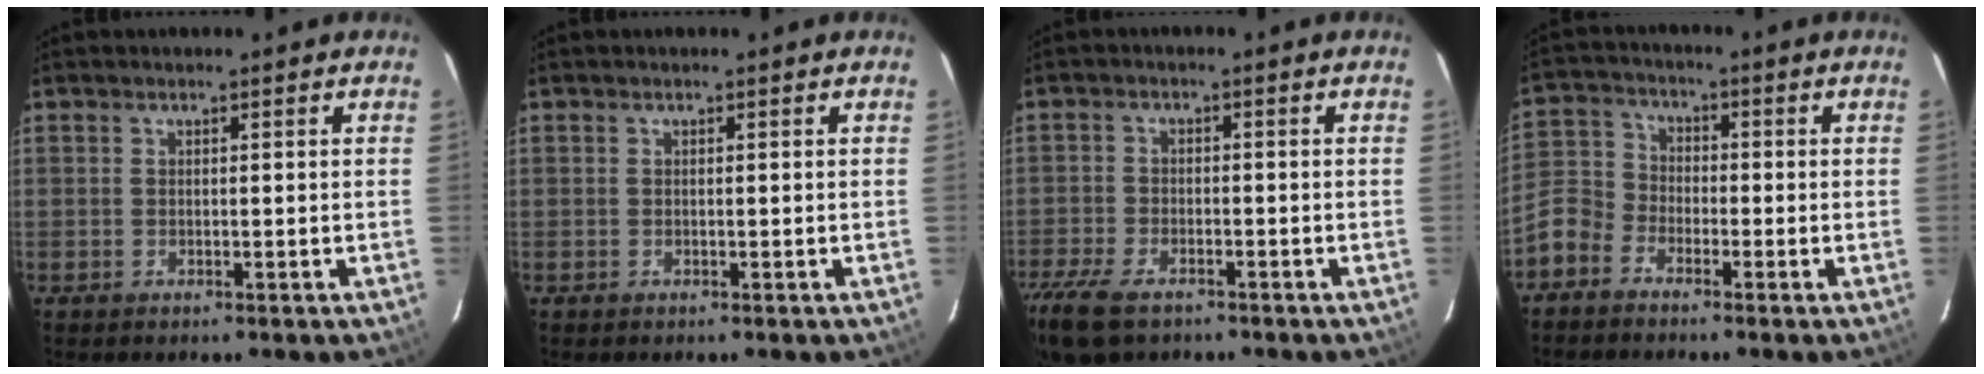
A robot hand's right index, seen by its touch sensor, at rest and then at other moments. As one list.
[{"total": 0.0}, {"total": 12.0, "force": [-8.4, 5.6, 6.6], "torque": [-0.178, -0.036, -0.155]}, {"total": 7.3, "force": [-4.5, 5.2, 2.4], "torque": [-0.054, 0.019, -0.108]}]